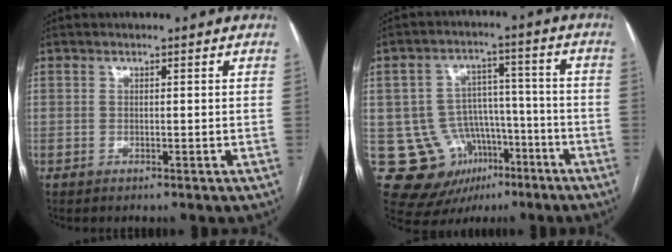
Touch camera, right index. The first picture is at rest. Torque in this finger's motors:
{"motor_torque": [-0.13, -0.09, -0.56, -0.21]}